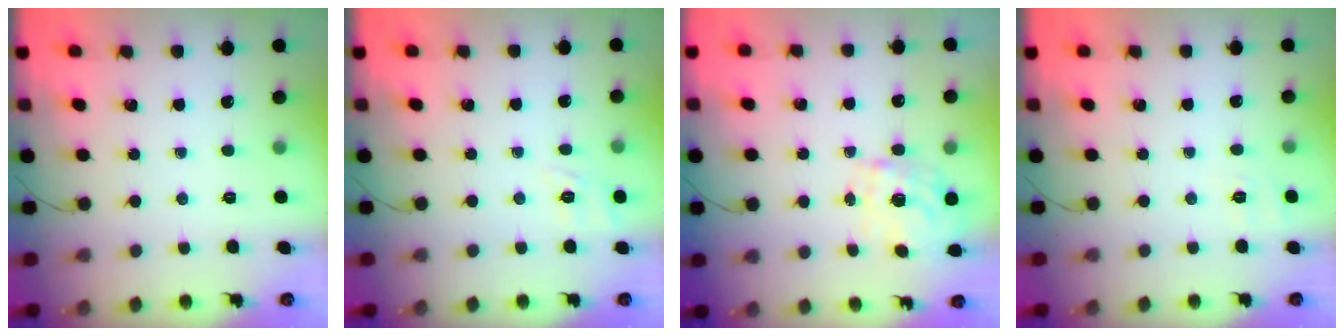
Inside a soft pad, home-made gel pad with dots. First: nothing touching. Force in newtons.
{"total": 3.0, "press": 2.4, "slide": 1.7}
{"total": 1.3, "press": 1.1, "slide": 0.6}
{"total": 4.9, "press": 4.5, "slide": 1.9}